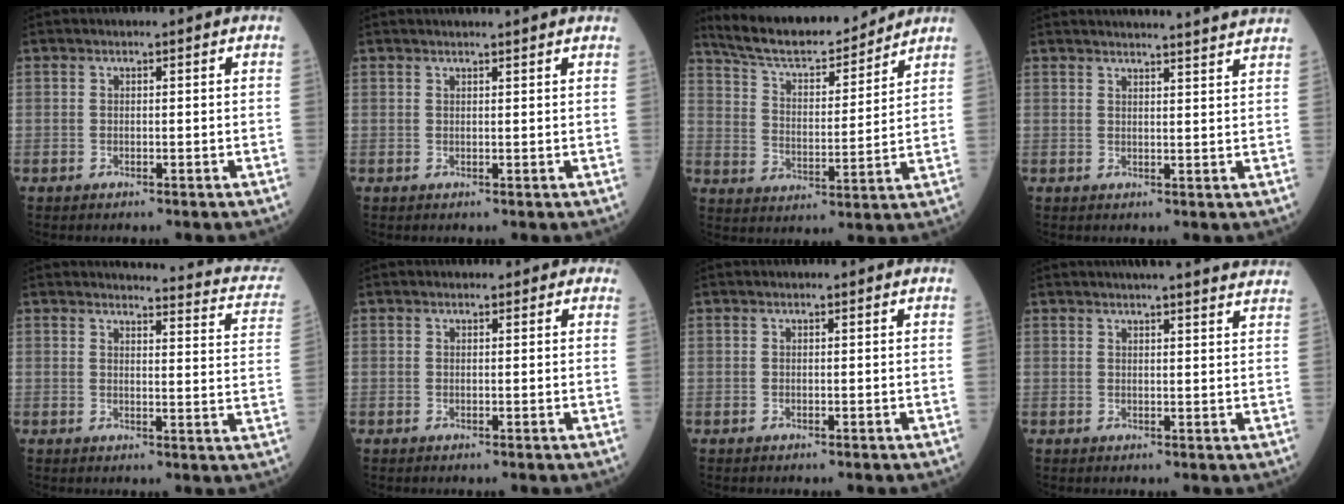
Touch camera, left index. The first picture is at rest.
{"total": 5.1, "force": [4.8, -0.1, 1.8], "torque": [-0.023, 0.022, 0.051]}
{"total": 15.0, "force": [13.8, 2.4, 5.3], "torque": [-0.091, 0.002, 0.228]}
{"total": 12.7, "force": [12.3, -1.2, 3.1], "torque": [-0.041, -0.027, 0.135]}
{"total": 15.2, "force": [14.7, 1.9, 3.5], "torque": [-0.011, -0.077, 0.128]}
{"total": 0.9, "force": [0.6, 0.7, 0.1], "torque": [0.003, -0.002, 0.001]}
{"total": 0.0}
{"total": 13.0, "force": [12.0, 0.5, 4.8], "torque": [-0.055, -0.001, 0.126]}